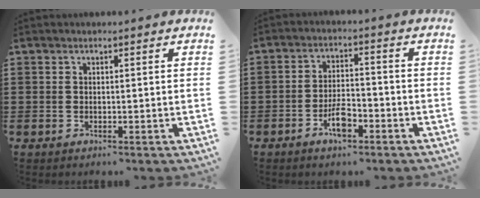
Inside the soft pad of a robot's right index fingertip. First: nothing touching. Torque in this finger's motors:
{"motor_torque": [1.07, 1.07, 0.46, 0.11]}